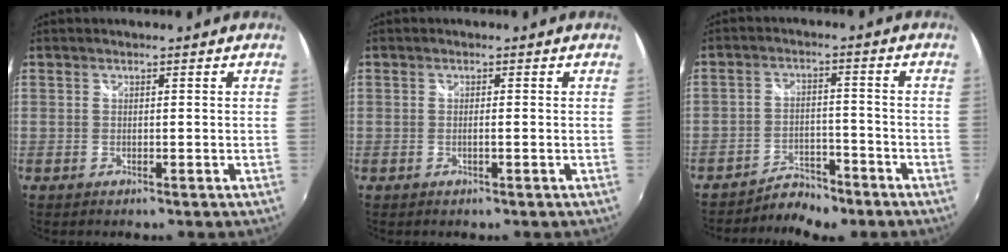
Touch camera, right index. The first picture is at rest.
{"total": 0.9, "force": [-0.4, -0.1, 0.8], "torque": [-0.014, -0.002, -0.007]}
{"total": 4.9, "force": [-4.8, 0.2, 0.6], "torque": [-0.017, 0.001, -0.074]}